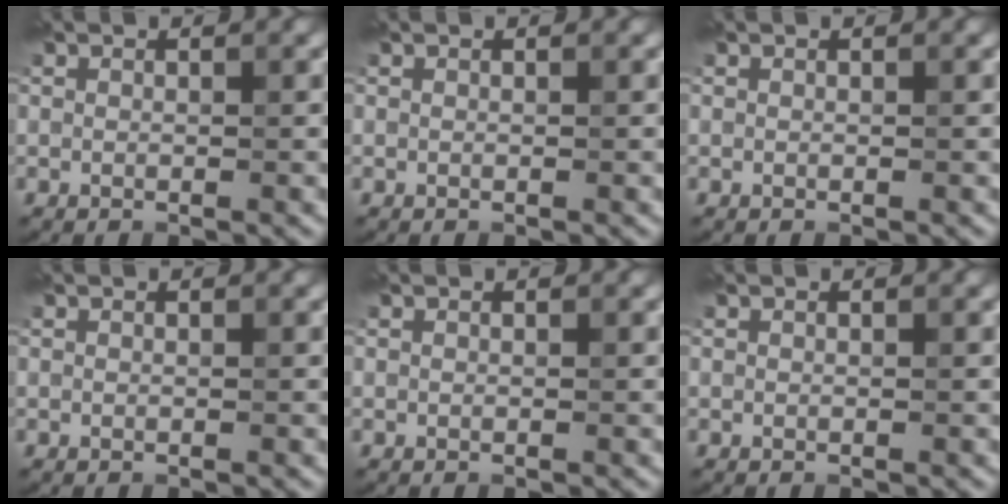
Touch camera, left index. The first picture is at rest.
{"total": 0.0}
{"total": 0.0}
{"total": 0.0}
{"total": 0.0}
{"total": 0.0}